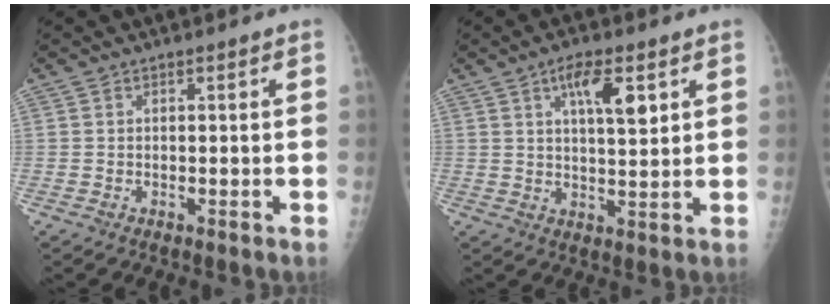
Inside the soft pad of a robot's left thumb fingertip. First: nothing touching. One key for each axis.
{"total": 7.8, "fx": 3.5, "fy": 2.6, "fz": 6.5, "tx": -0.097, "ty": -0.015, "tz": 0.057}